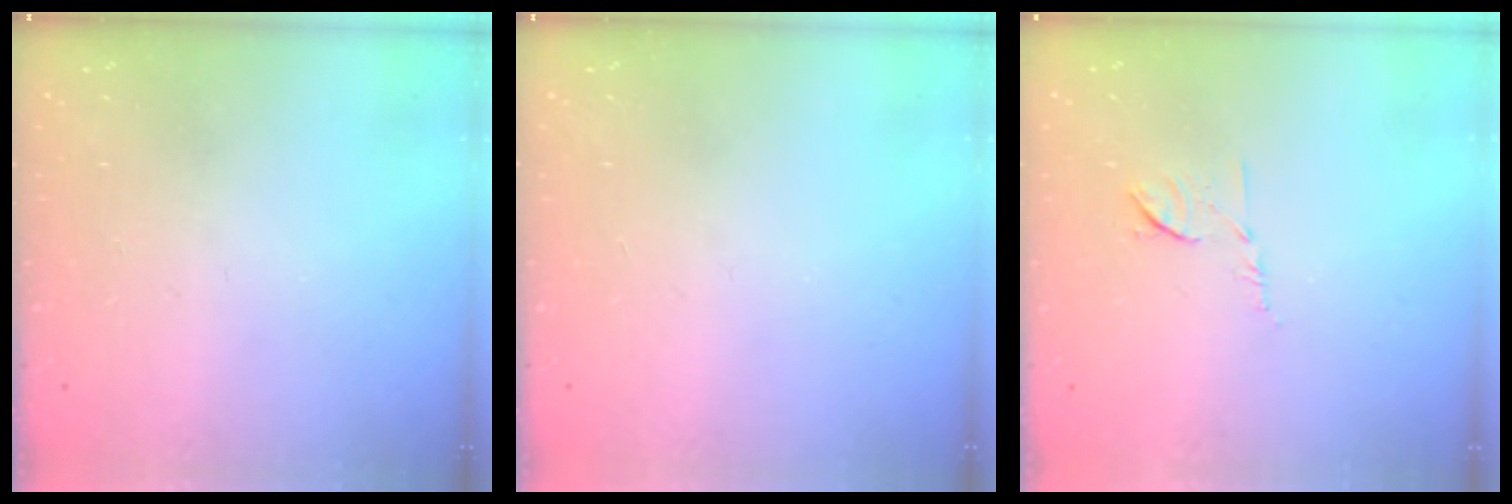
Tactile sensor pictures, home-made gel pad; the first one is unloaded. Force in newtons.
{"total": 0.0}
{"total": 6.6, "press": 6.5, "slide": 0.9}